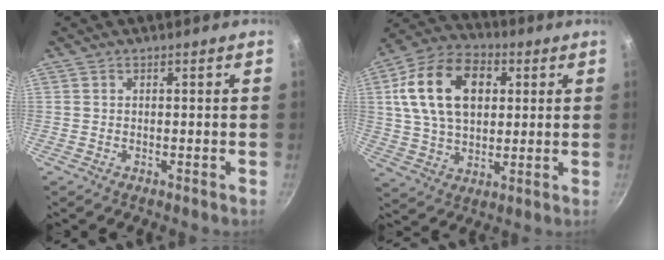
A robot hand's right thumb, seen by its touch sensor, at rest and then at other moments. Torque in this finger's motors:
{"motor_torque": [-0.56, 3.11, 1.34, 0.32, 0.15]}